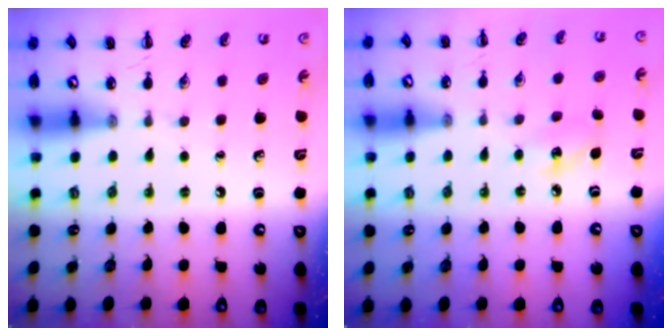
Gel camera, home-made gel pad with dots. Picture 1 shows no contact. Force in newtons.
{"total": 6.0, "press": 5.8, "slide": 1.7}